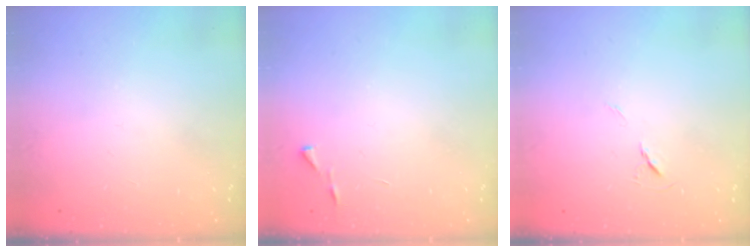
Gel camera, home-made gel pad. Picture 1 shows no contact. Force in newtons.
{"total": 3.1, "press": 3.1, "slide": 0.3}
{"total": 5.6, "press": 5.1, "slide": 2.2}